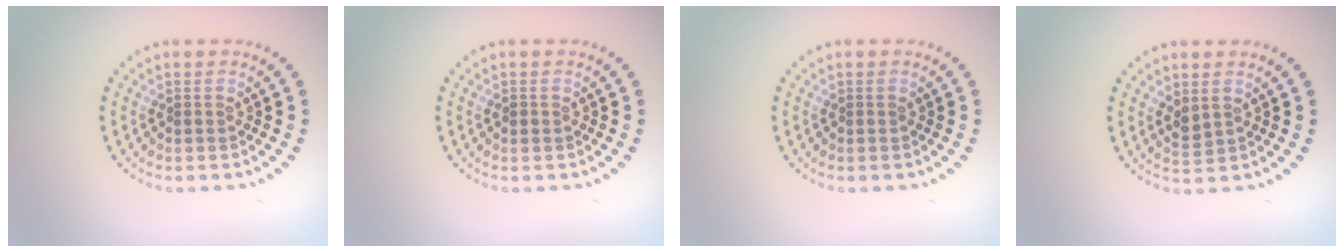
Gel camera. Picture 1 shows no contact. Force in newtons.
{"total": 0.7, "press": 0.7, "slide": 0.2}
{"total": 0.0}
{"total": 1.2, "press": 1.0, "slide": 0.5}